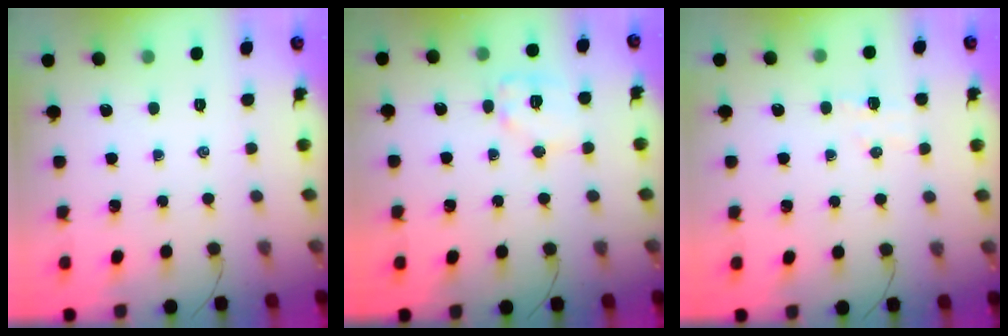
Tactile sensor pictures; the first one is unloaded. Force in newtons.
{"total": 9.2, "press": 9.2, "slide": 0.9}
{"total": 4.3, "press": 4.2, "slide": 1.0}